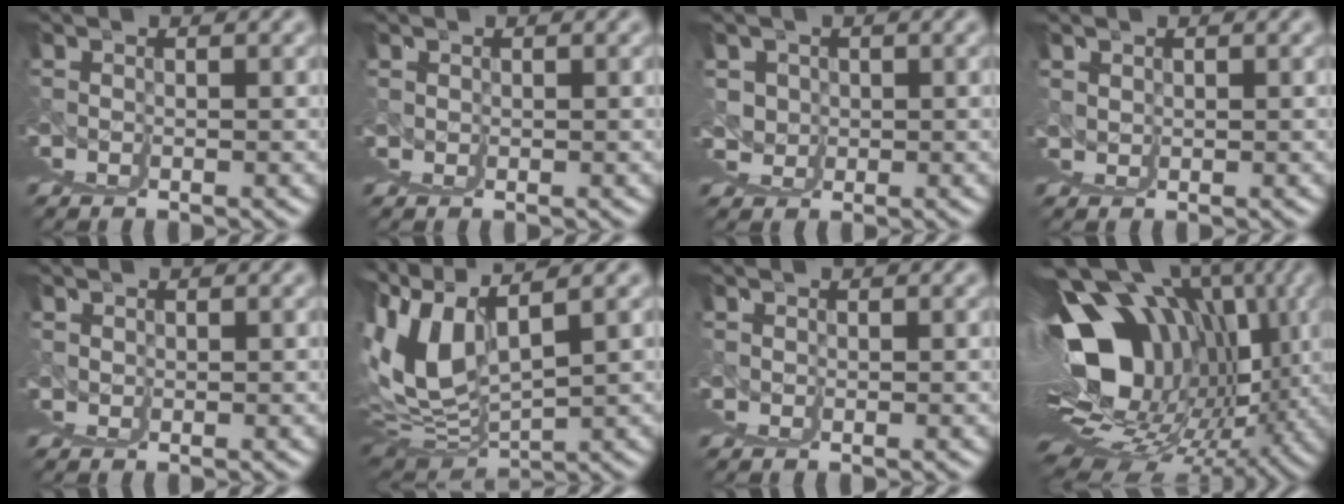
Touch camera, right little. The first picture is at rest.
{"total": 2.6, "force": [1.3, 2.2, 0.5], "torque": [-0.005, -0.003, 0.017]}
{"total": 6.5, "force": [2.7, 4.8, 3.5], "torque": [-0.045, -0.019, 0.053]}
{"total": 3.7, "force": [2.1, 3.0, 0.6], "torque": [-0.012, -0.007, 0.033]}
{"total": 3.0, "force": [1.5, 2.6, 0.6], "torque": [-0.010, -0.005, 0.021]}
{"total": 6.8, "force": [4.2, -0.2, 5.4], "torque": [-0.101, 0.004, 0.088]}
{"total": 1.9, "force": [0.9, 1.7, 0.3], "torque": [-0.002, -0.001, 0.011]}
{"total": 22.5, "force": [2.6, 9.0, 20.5], "torque": [-0.257, 0.021, 0.063]}